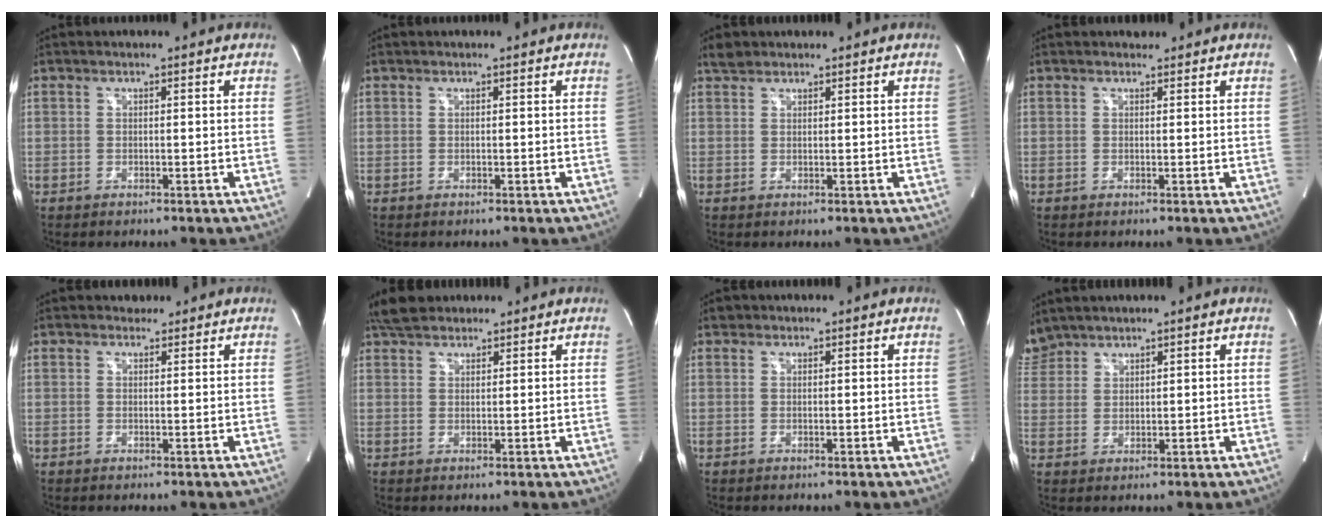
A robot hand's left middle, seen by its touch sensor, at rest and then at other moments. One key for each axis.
{"total": 0.0}
{"total": 1.9, "fx": 1.7, "fy": 0.8, "fz": 0.2, "tx": -0.011, "ty": 0.009, "tz": 0.031}
{"total": 0.9, "fx": 0.8, "fy": 0.3, "fz": -0.1, "tx": -0.007, "ty": 0.002, "tz": 0.011}
{"total": 1.3, "fx": 1.1, "fy": 0.7, "fz": -0.1, "tx": 0.001, "ty": 0.004, "tz": 0.014}
{"total": 5.4, "fx": 4.6, "fy": 2.2, "fz": 1.8, "tx": -0.036, "ty": 0.025, "tz": 0.085}
{"total": 0.9, "fx": 0.7, "fy": 0.5, "fz": 0.0, "tx": 0.000, "ty": 0.004, "tz": 0.009}
{"total": 4.1, "fx": 3.9, "fy": 1.4, "fz": -0.1, "tx": -0.003, "ty": 0.016, "tz": 0.085}